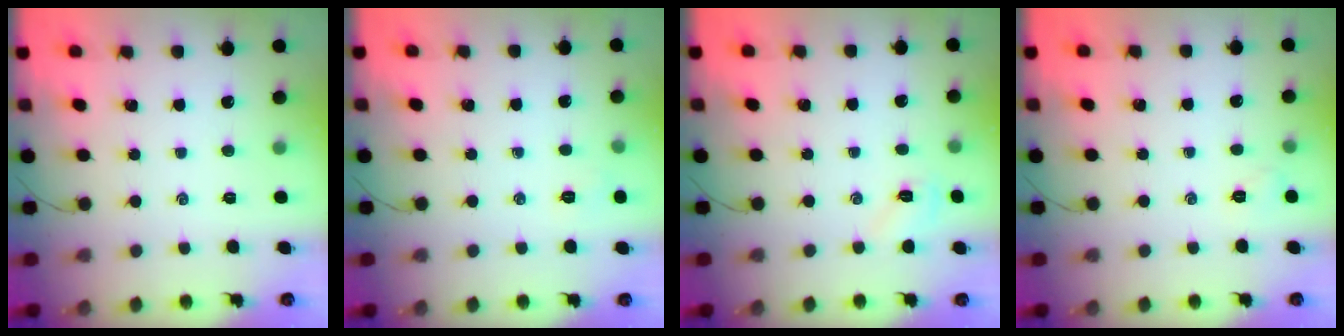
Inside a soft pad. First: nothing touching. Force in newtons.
{"total": 3.7, "press": 3.6, "slide": 0.9}
{"total": 4.7, "press": 4.5, "slide": 1.2}
{"total": 4.6, "press": 4.4, "slide": 1.3}